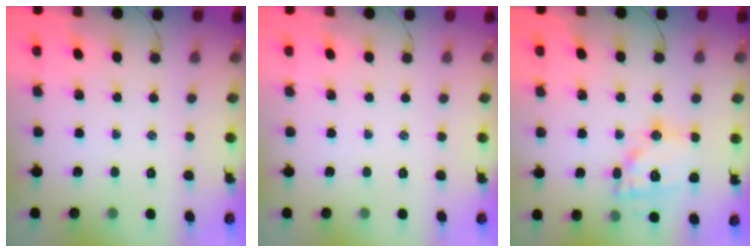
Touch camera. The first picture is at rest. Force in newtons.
{"total": 0.0}
{"total": 14.4, "press": 14.4, "slide": 1.1}